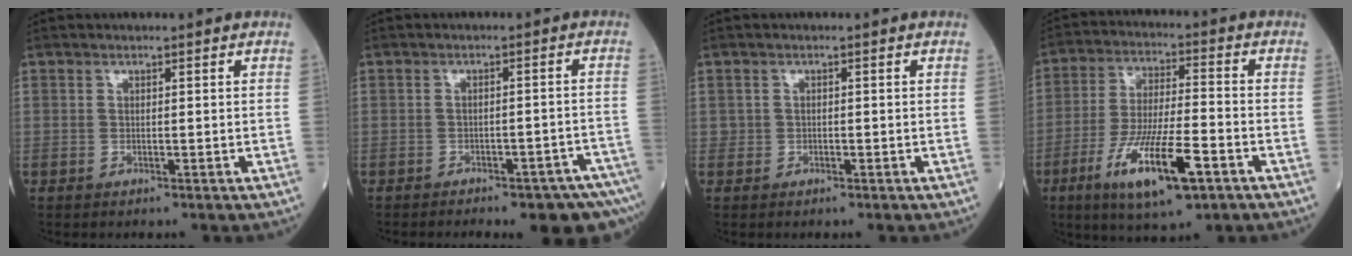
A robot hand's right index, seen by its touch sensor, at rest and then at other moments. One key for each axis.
{"total": 11.3, "fx": -8.9, "fy": 2.7, "fz": 6.5, "tx": -0.049, "ty": 0.014, "tz": -0.105}
{"total": 0.7, "fx": -0.1, "fy": 0.6, "fz": 0.2, "tx": 0.000, "ty": 0.002, "tz": -0.002}
{"total": 13.9, "fx": -6.4, "fy": 2.5, "fz": 12.1, "tx": -0.230, "ty": -0.020, "tz": -0.108}